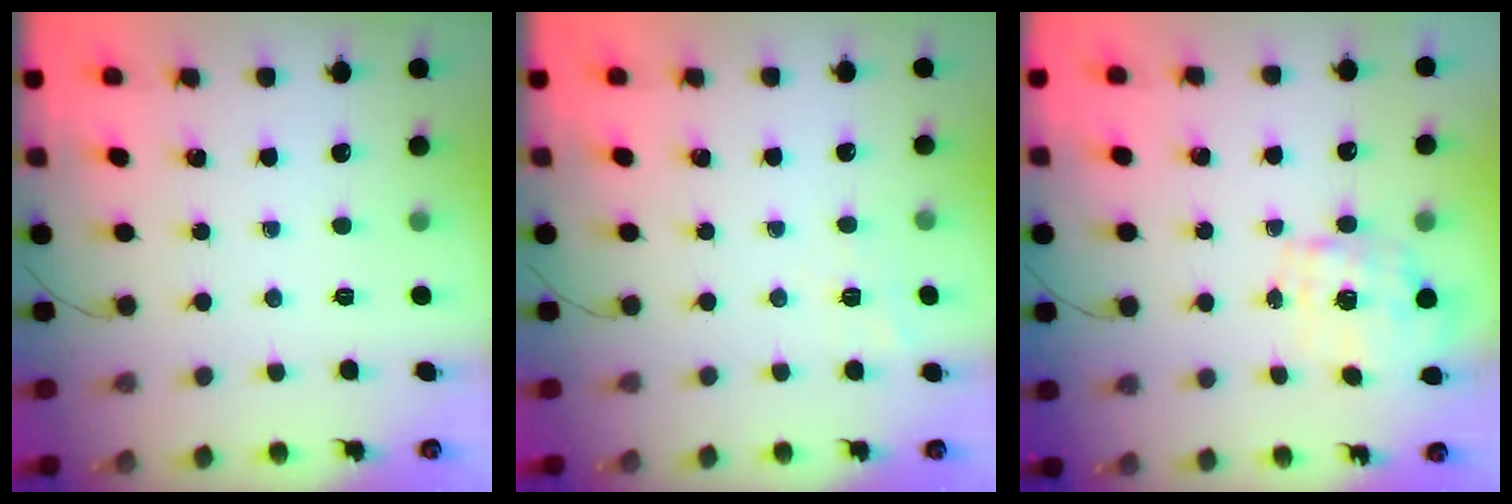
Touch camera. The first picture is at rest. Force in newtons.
{"total": 7.8, "press": 7.6, "slide": 1.7}
{"total": 1.7, "press": 1.5, "slide": 0.6}